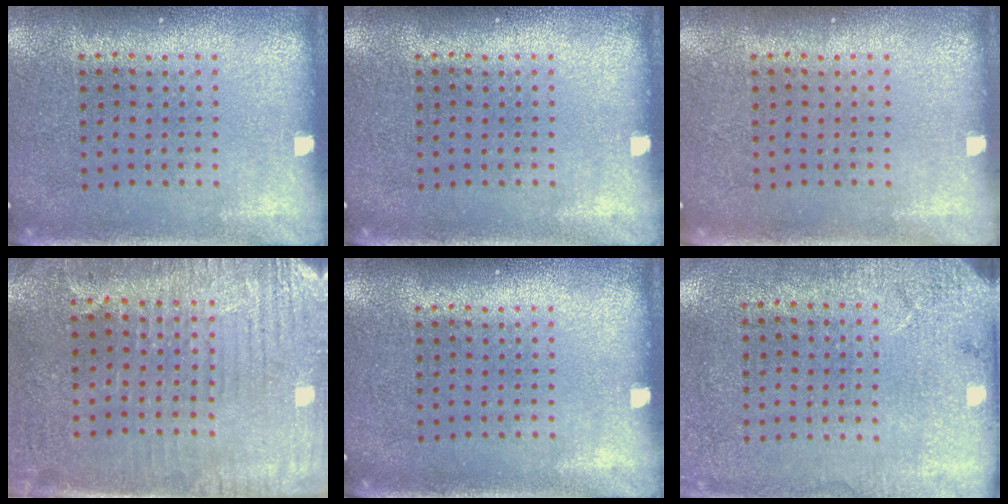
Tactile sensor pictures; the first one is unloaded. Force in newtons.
{"total": 0.0}
{"total": 0.0}
{"total": 3.0, "press": 2.6, "slide": 1.5}
{"total": 0.0}
{"total": 2.7, "press": 2.2, "slide": 1.6}